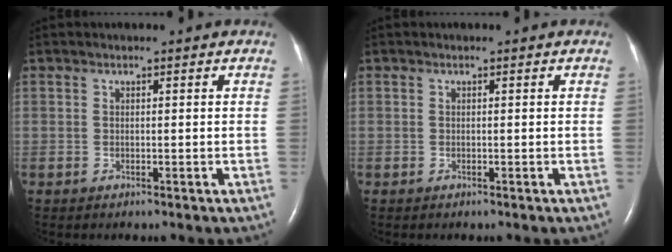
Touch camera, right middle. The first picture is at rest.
{"total": 0.0}